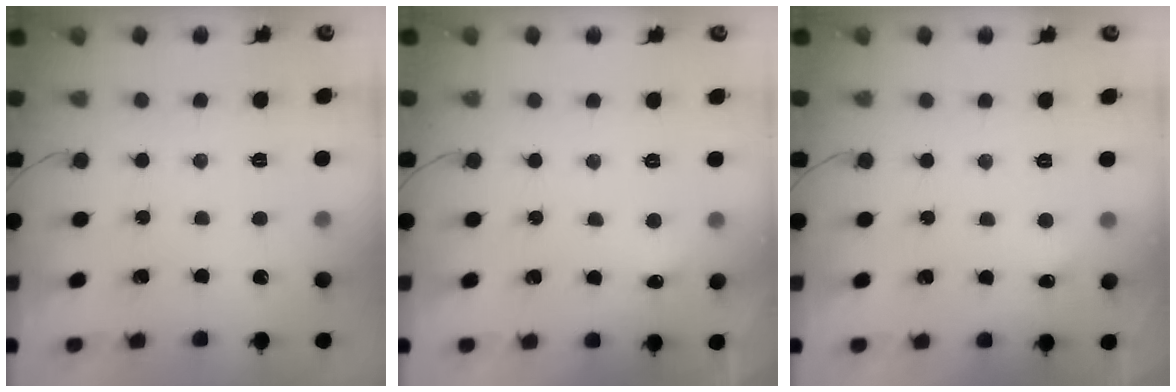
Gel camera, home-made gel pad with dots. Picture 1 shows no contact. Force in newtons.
{"total": 5.1, "press": 4.9, "slide": 1.3}
{"total": 4.4, "press": 4.2, "slide": 1.3}